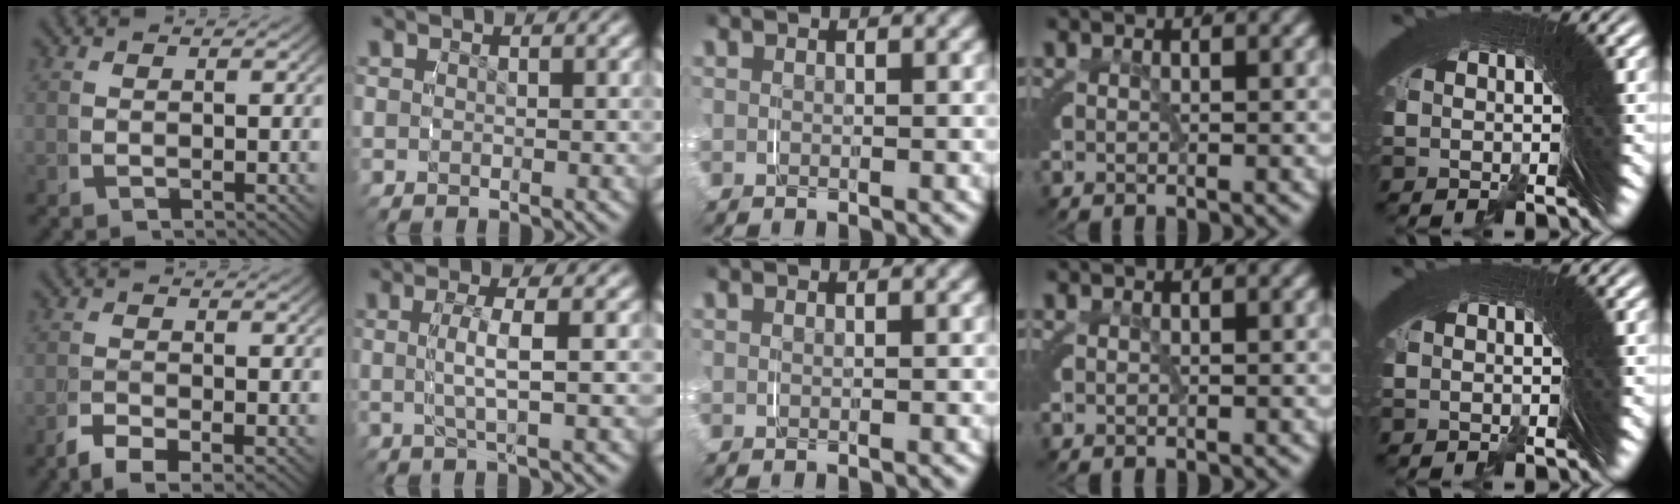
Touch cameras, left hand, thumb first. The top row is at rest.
{"thumb": {"total": 1.3, "force": [-1.1, 0.2, 0.8], "torque": [0.000, -0.003, -0.024]}, "index": {"total": 2.6, "force": [0.3, -0.6, 2.5], "torque": [-0.046, 0.007, 0.005]}}